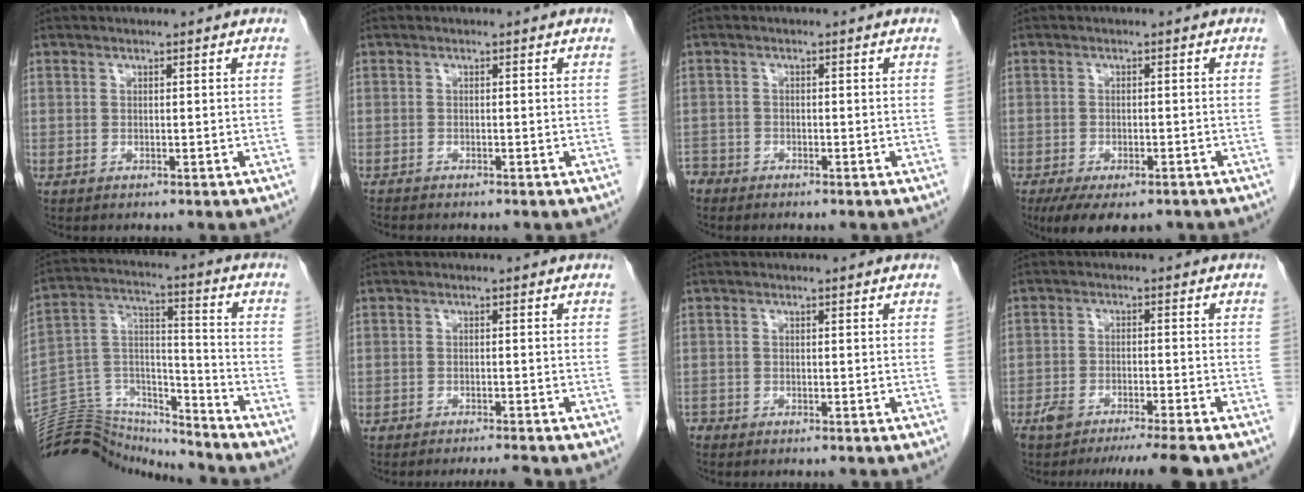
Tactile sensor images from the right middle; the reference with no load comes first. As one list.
[{"total": 1.4, "force": [-1.3, 0.2, 0.4], "torque": [-0.013, -0.003, -0.021]}, {"total": 2.5, "force": [-2.3, 1.0, -0.1], "torque": [-0.002, 0.000, -0.046]}, {"total": 8.2, "force": [-6.0, 3.2, 4.6], "torque": [-0.069, -0.009, -0.089]}, {"total": 17.3, "force": [-17.0, 2.8, 1.7], "torque": [-0.037, 0.063, -0.286]}, {"total": 2.3, "force": [-2.2, -0.2, 0.7], "torque": [-0.012, -0.007, -0.035]}, {"total": 1.0, "force": [-0.9, 0.3, 0.0], "torque": [-0.003, -0.001, -0.019]}, {"total": 8.2, "force": [-6.8, -0.2, 4.6], "torque": [-0.060, -0.012, -0.107]}]